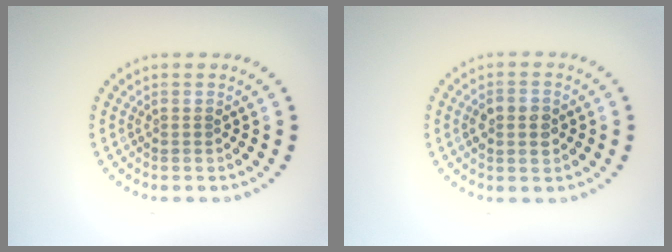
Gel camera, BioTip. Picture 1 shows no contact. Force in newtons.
{"total": 3.0, "press": 3.0, "slide": 0.2}